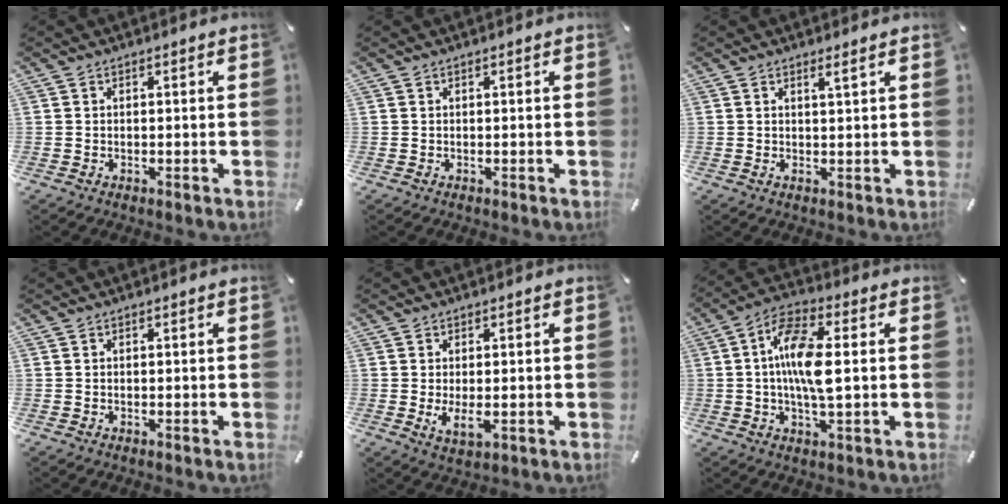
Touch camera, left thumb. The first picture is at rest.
{"total": 0.0}
{"total": 2.1, "force": [1.1, -0.3, 1.8], "torque": [-0.033, -0.006, 0.018]}
{"total": 0.0}
{"total": 4.5, "force": [-0.5, 2.0, 4.1], "torque": [-0.081, -0.009, -0.012]}
{"total": 12.2, "force": [0.5, 4.2, 11.4], "torque": [-0.226, 0.001, 0.006]}